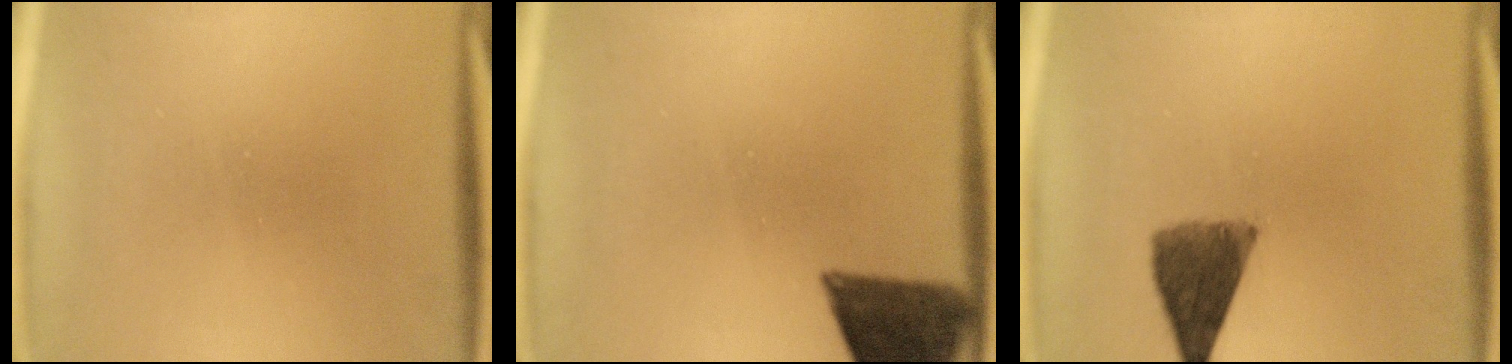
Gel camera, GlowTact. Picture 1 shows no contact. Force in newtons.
{"total": 11.6}
{"total": 7.1}